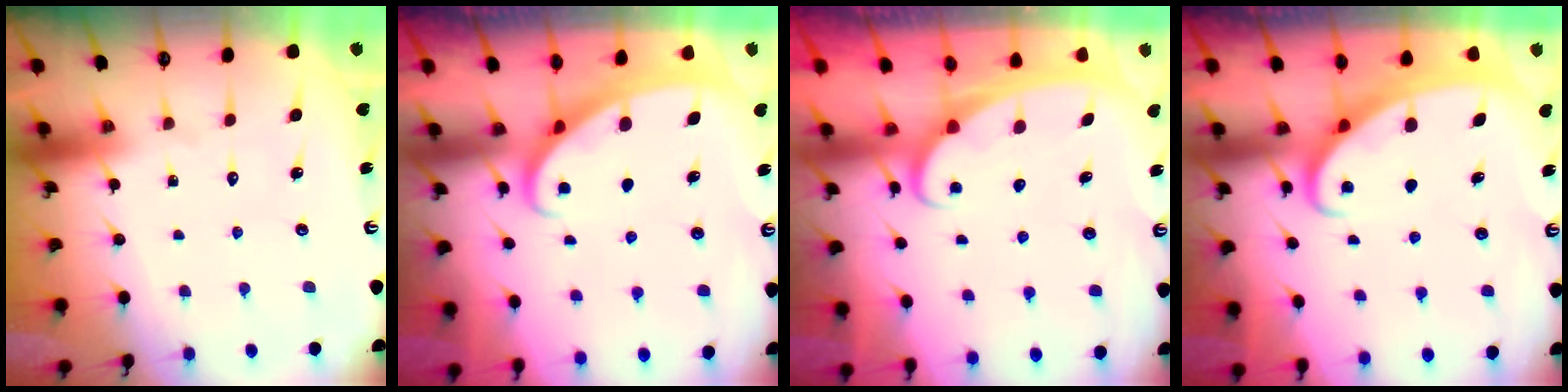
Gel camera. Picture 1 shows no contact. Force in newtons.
{"total": 2.3, "press": 2.3, "slide": 0.2}
{"total": 2.6, "press": 2.6, "slide": 0.3}
{"total": 2.5, "press": 2.5, "slide": 0.3}